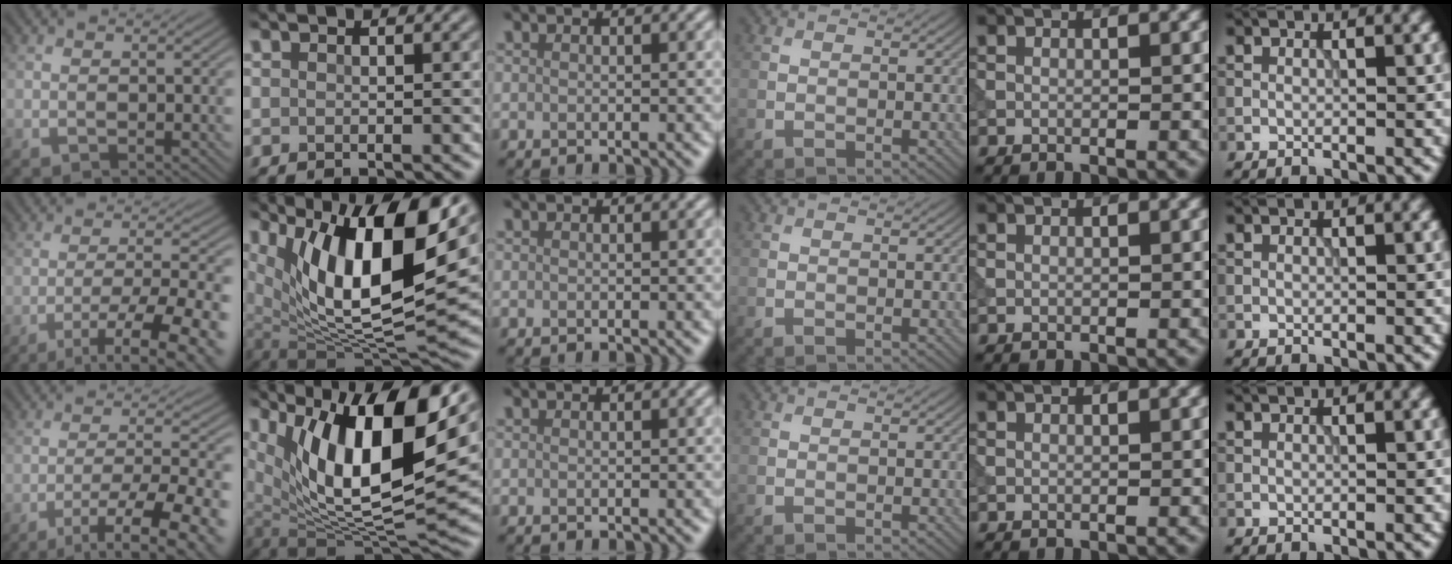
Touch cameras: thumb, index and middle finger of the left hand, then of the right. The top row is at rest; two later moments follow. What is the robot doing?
{"motion": "extract", "object": "tissue"}